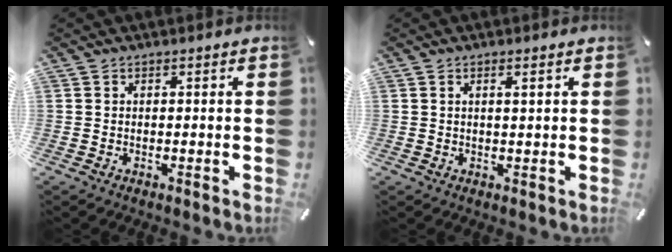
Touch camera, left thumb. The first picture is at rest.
{"total": 1.8, "force": [0.5, 0.1, 1.7], "torque": [-0.034, -0.001, 0.007]}